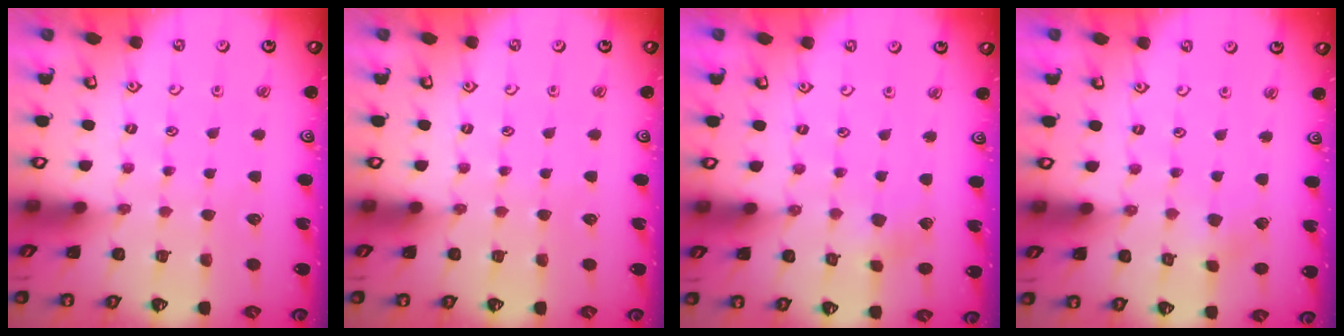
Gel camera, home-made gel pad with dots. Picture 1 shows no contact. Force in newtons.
{"total": 0.0}
{"total": 2.4, "press": 2.2, "slide": 0.9}
{"total": 2.2, "press": 2.2, "slide": 0.1}